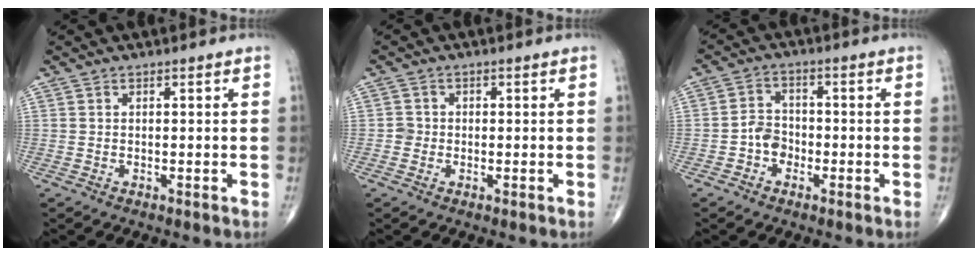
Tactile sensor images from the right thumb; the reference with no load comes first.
{"total": 1.8, "force": [-0.5, 1.7, 0.3], "torque": [0.008, 0.008, -0.013]}
{"total": 4.5, "force": [-1.8, 3.6, 2.0], "torque": [-0.016, 0.021, -0.040]}